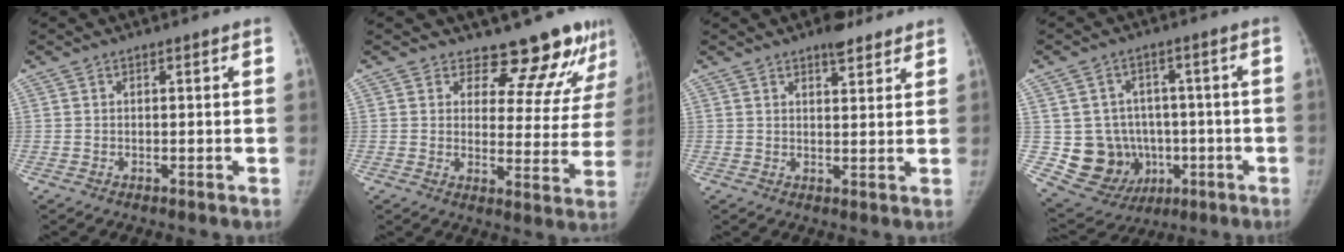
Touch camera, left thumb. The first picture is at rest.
{"total": 13.3, "force": [11.9, 4.8, 3.5], "torque": [0.006, -0.096, 0.134]}
{"total": 4.6, "force": [3.5, 1.9, 2.3], "torque": [-0.018, -0.020, 0.051]}
{"total": 12.9, "force": [-1.6, 11.7, 5.1], "torque": [-0.060, 0.016, 0.001]}